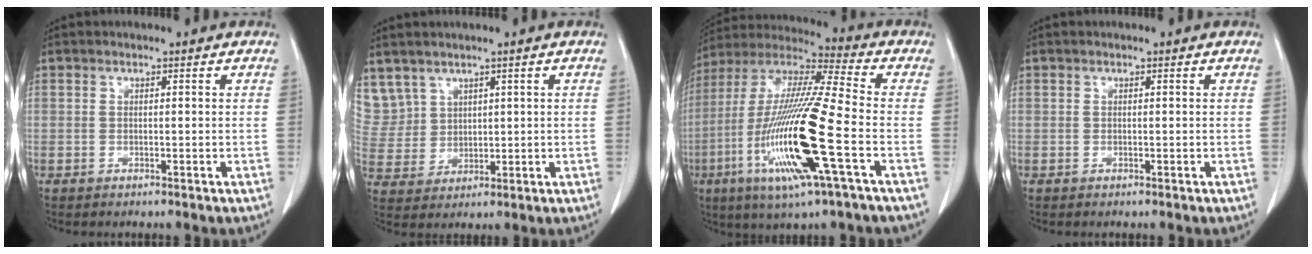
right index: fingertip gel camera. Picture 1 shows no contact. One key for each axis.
{"total": 9.0, "fx": 5.4, "fy": 7.2, "fz": 1.3, "tx": -0.055, "ty": 0.027, "tz": 0.137}
{"total": 20.8, "fx": -6.2, "fy": 0.9, "fz": 19.8, "tx": -0.425, "ty": -0.029, "tz": -0.124}
{"total": 0.0}